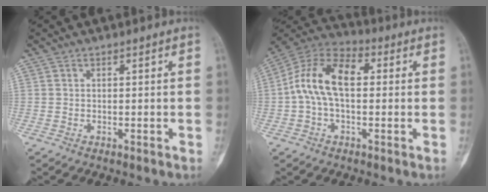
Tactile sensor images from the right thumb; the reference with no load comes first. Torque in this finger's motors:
{"motor_torque": [0.80, 1.00, 0.79, -0.60, 0.12]}